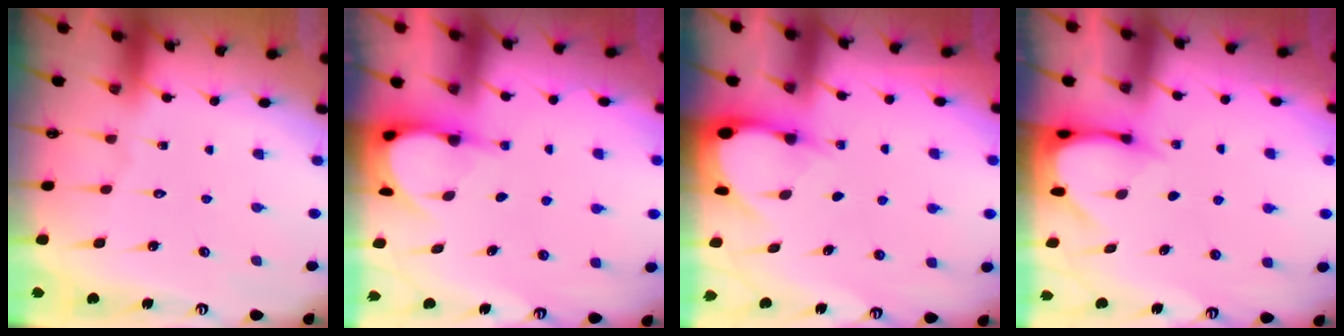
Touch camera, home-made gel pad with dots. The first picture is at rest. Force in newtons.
{"total": 3.8, "press": 3.8, "slide": 0.3}
{"total": 2.9, "press": 2.9, "slide": 0.3}
{"total": 3.8, "press": 3.8, "slide": 0.3}